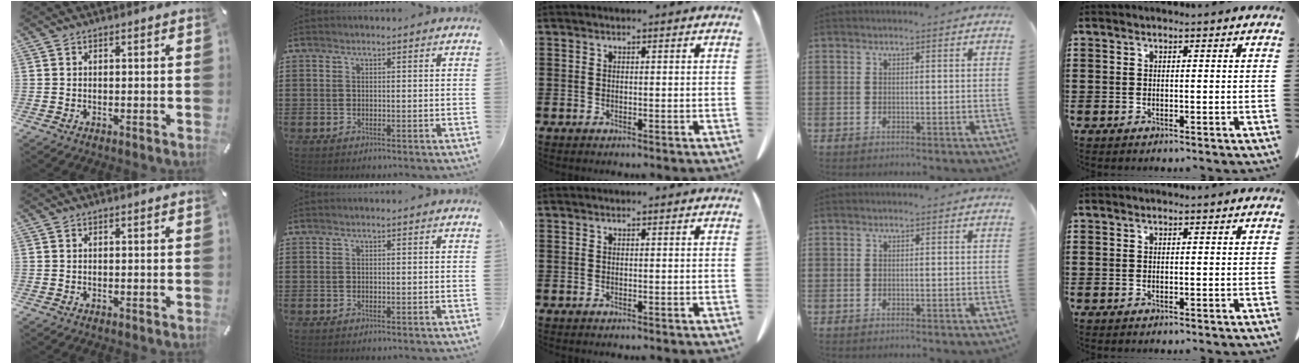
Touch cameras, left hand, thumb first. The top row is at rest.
{}